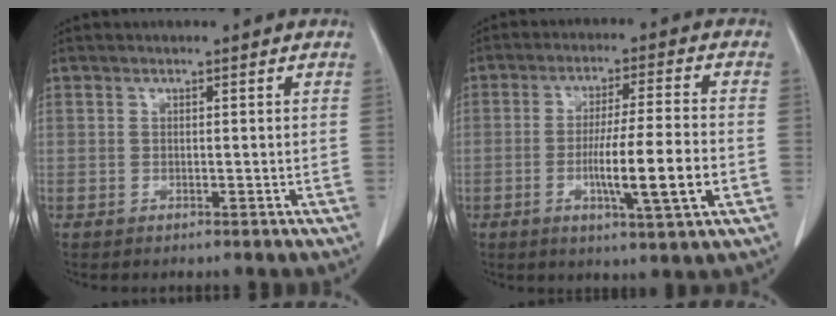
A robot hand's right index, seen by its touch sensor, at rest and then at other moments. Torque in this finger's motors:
{"motor_torque": [1.06, -0.52, 0.42, 0.14]}